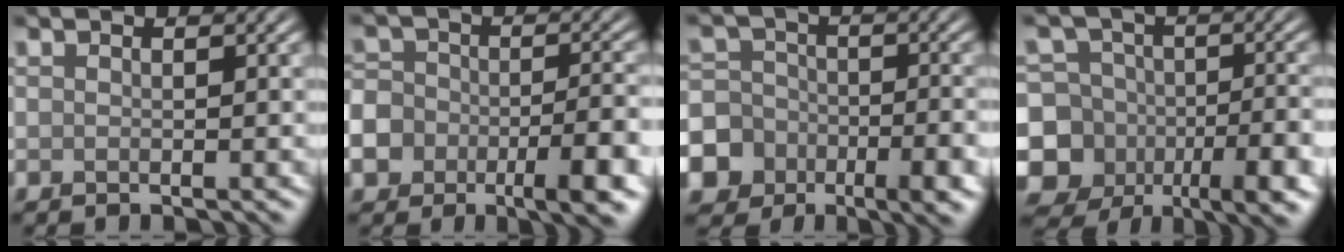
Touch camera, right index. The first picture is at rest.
{"total": 10.6, "force": [-5.8, 6.5, 6.0], "torque": [-0.091, -0.007, -0.100]}
{"total": 13.9, "force": [-7.3, 11.0, 4.4], "torque": [-0.084, -0.041, -0.137]}
{"total": 14.1, "force": [-5.0, 11.8, 6.0], "torque": [-0.115, -0.011, -0.098]}